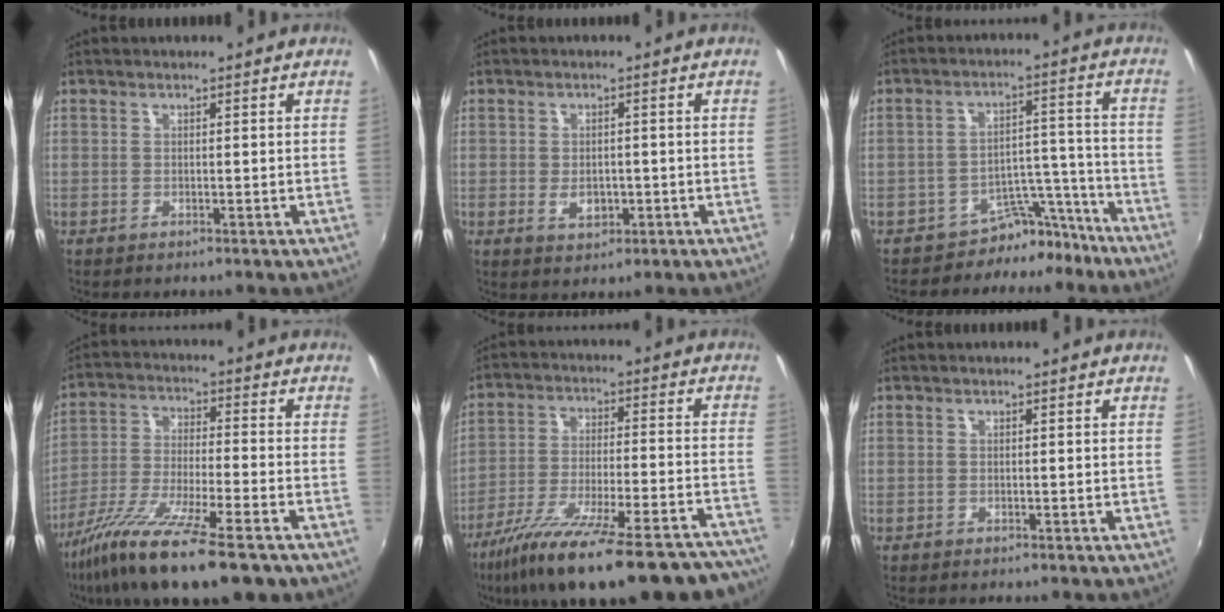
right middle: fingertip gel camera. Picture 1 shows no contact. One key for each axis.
{"total": 3.6, "fx": -0.9, "fy": 2.5, "fz": 2.4, "tx": -0.044, "ty": -0.005, "tz": -0.012}
{"total": 8.0, "fx": -6.9, "fy": 4.1, "fz": 0.8, "tx": 0.002, "ty": 0.042, "tz": -0.095}
{"total": 18.0, "fx": -12.4, "fy": 2.9, "fz": 12.7, "tx": -0.248, "ty": -0.055, "tz": -0.224}
{"total": 29.9, "fx": -24.6, "fy": 6.6, "fz": 15.7, "tx": -0.261, "ty": -0.058, "tz": -0.349}
{"total": 0.0}